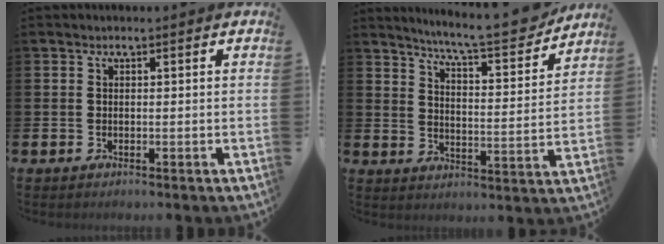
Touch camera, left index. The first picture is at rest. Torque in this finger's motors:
{"motor_torque": [0.16, -0.29, 0.25, 0.07]}